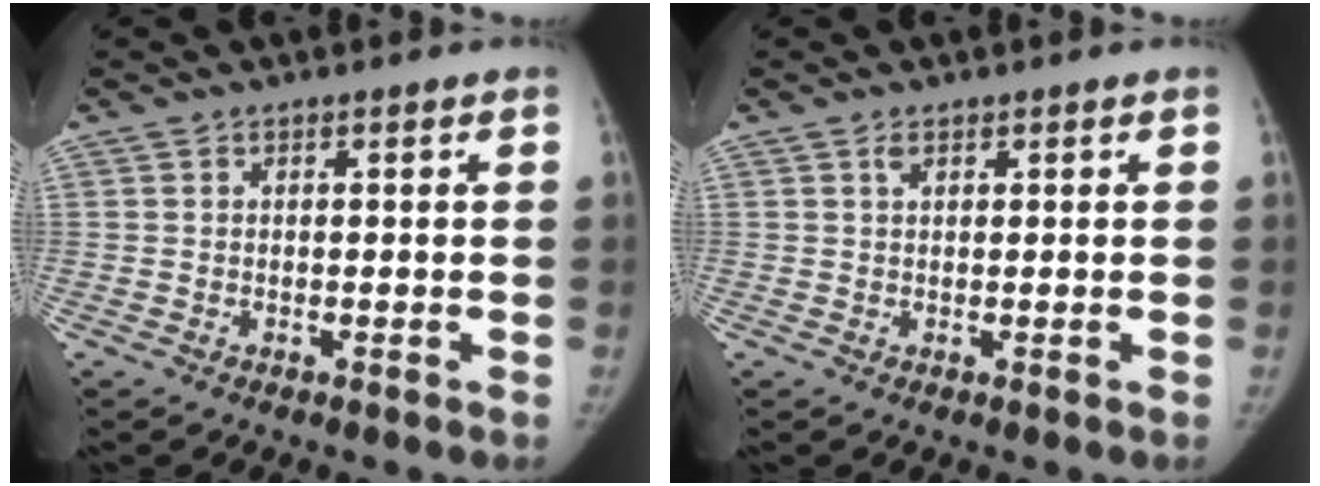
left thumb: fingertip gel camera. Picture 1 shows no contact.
{"total": 1.1, "force": [0.7, 0.7, 0.5], "torque": [-0.005, -0.003, 0.012]}